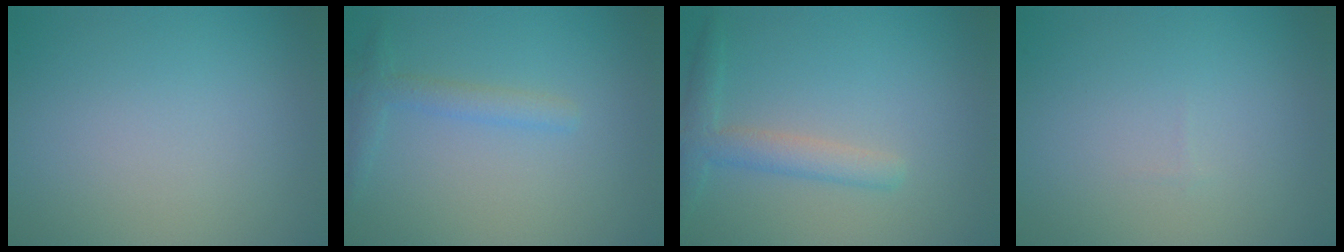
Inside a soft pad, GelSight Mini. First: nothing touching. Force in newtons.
{"total": 1.9, "press": 1.9, "slide": 0.1}
{"total": 2.8, "press": 2.8, "slide": 0.1}
{"total": 0.0}